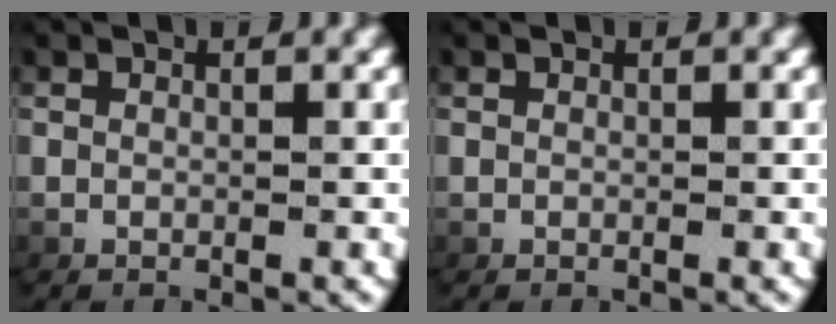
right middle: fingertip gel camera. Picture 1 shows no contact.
{"total": 0.0}